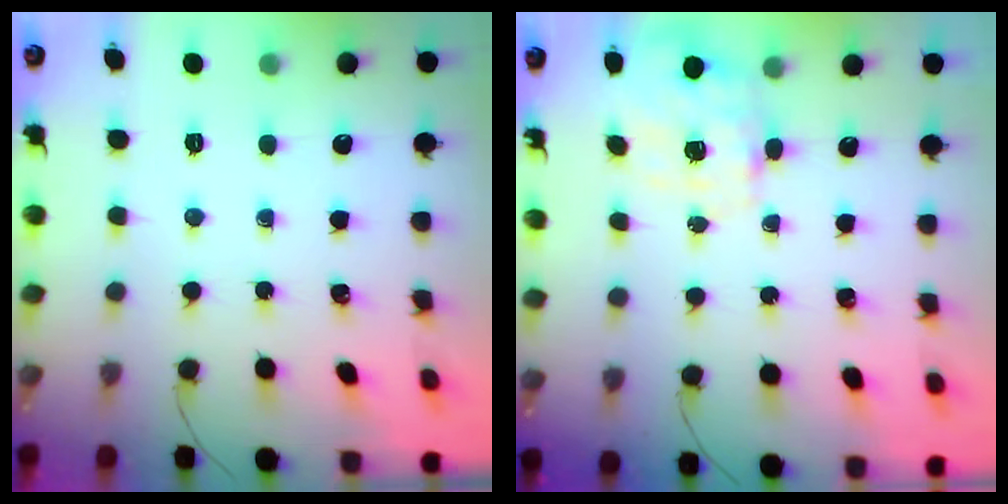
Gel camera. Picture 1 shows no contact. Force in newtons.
{"total": 3.9, "press": 3.8, "slide": 0.8}